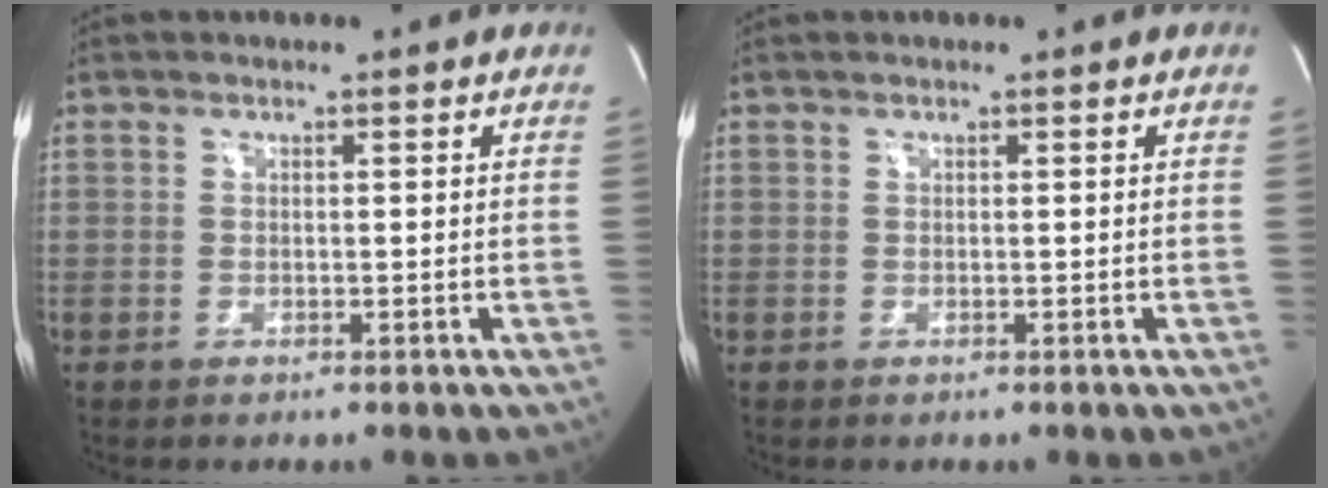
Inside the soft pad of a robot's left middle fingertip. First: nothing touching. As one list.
[{"total": 0.0}]